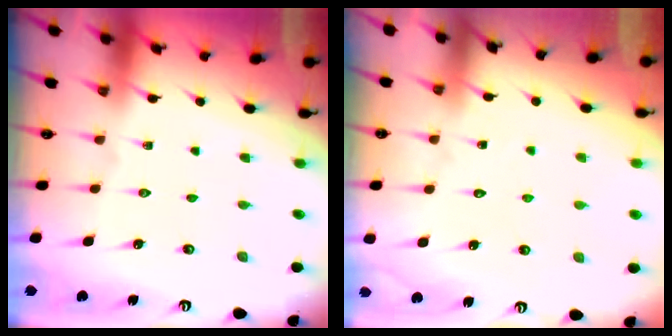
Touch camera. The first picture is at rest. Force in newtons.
{"total": 5.6, "press": 5.6, "slide": 0.6}